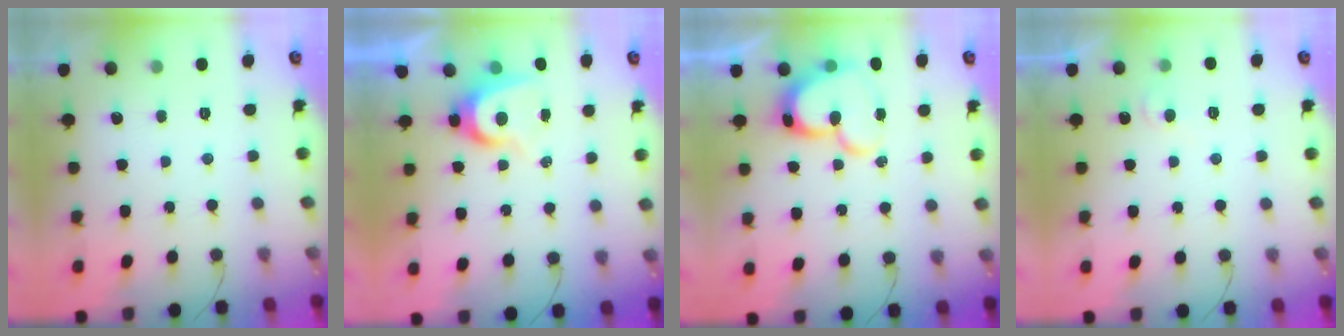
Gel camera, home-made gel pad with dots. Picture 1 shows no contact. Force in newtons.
{"total": 6.3, "press": 6.3, "slide": 0.2}
{"total": 16.2, "press": 16.1, "slide": 1.4}
{"total": 4.4, "press": 4.4, "slide": 0.5}